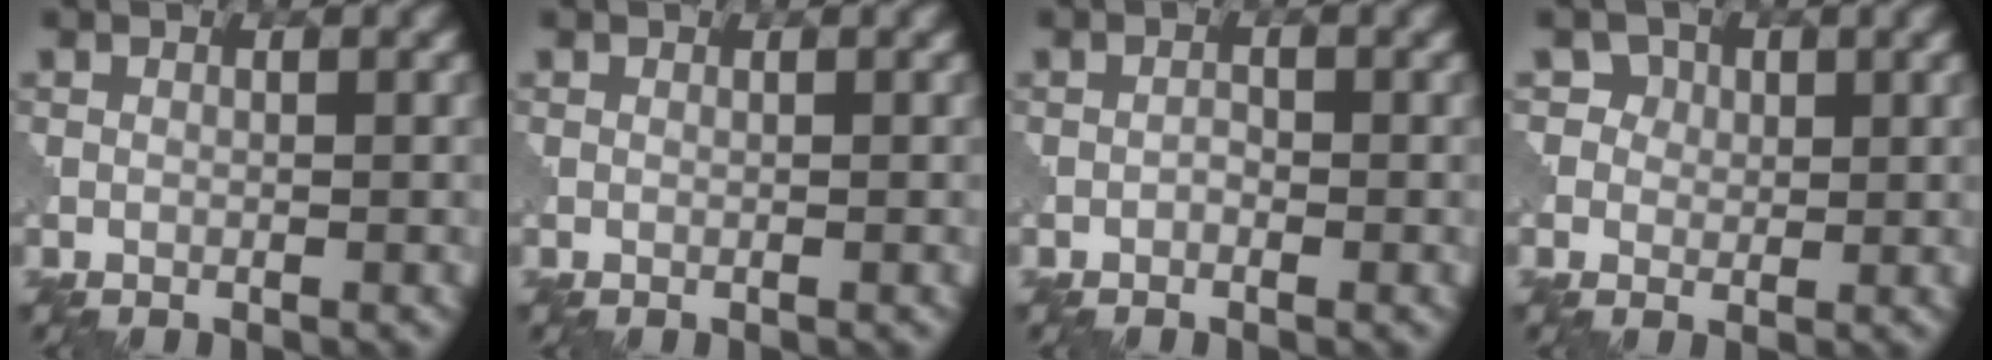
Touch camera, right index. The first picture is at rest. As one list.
[{"total": 0.0}, {"total": 0.7, "force": [-0.5, 0.5, 0.3], "torque": [-0.006, -0.001, -0.007]}, {"total": 3.2, "force": [1.2, 2.9, 0.8], "torque": [-0.014, -0.002, 0.013]}]